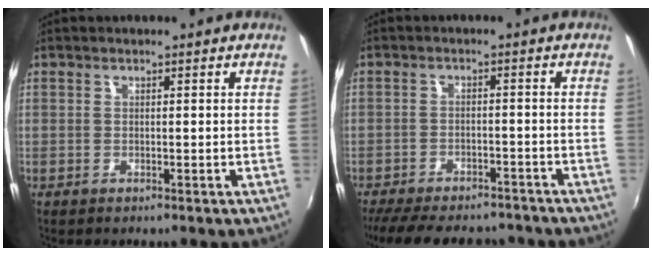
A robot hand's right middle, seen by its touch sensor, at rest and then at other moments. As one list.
[{"total": 17.3, "force": [-14.4, 6.0, 7.5], "torque": [-0.165, -0.015, -0.199]}]